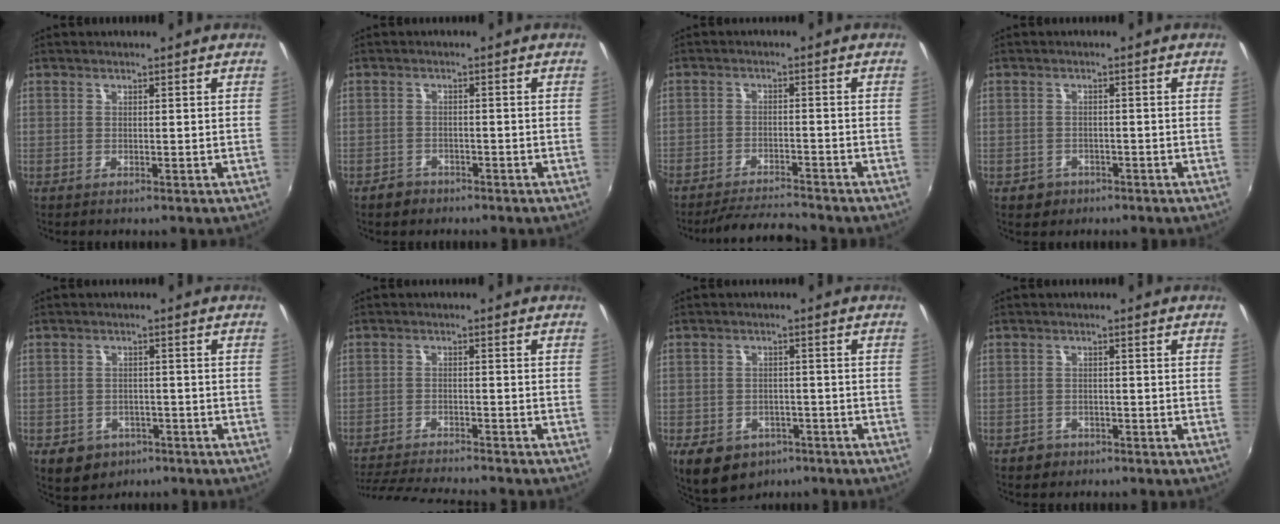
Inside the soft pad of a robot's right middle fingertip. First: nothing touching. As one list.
[{"total": 3.0, "force": [-2.2, 2.0, 0.4], "torque": [-0.017, 0.002, -0.035]}, {"total": 8.0, "force": [-7.6, 0.6, 2.3], "torque": [-0.066, 0.001, -0.123]}, {"total": 3.4, "force": [-1.8, 2.7, 0.7], "torque": [-0.023, 0.000, -0.025]}, {"total": 7.2, "force": [-3.8, 5.6, 2.5], "torque": [-0.064, -0.005, -0.047]}, {"total": 11.7, "force": [-10.8, 0.9, 4.4], "torque": [-0.106, -0.019, -0.175]}, {"total": 10.4, "force": [-6.1, 7.3, 4.4], "torque": [-0.106, -0.007, -0.080]}, {"total": 2.8, "force": [-1.8, 2.1, 0.4], "torque": [-0.016, 0.000, -0.027]}]